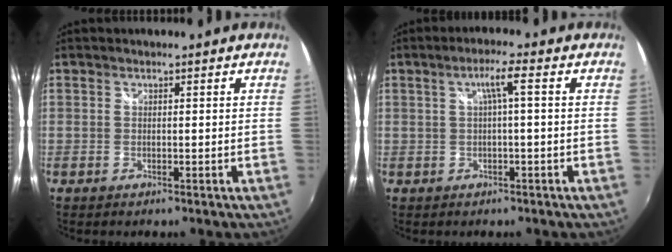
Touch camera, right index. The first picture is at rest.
{"total": 3.5, "force": [0.3, -0.2, 3.4], "torque": [-0.064, 0.006, 0.008]}